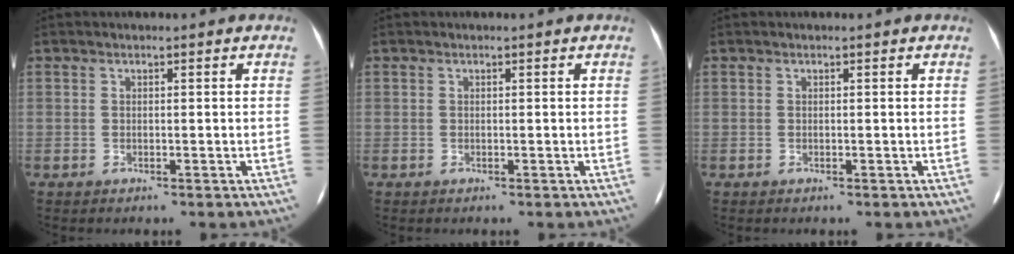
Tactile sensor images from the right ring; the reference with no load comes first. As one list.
[{"total": 0.0}, {"total": 0.0}]